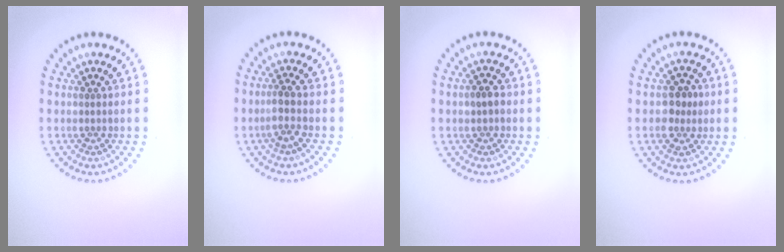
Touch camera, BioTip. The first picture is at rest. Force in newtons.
{"total": 1.8, "press": 1.4, "slide": 1.1}
{"total": 1.5, "press": 1.5, "slide": 0.2}
{"total": 2.2, "press": 2.2, "slide": 0.4}